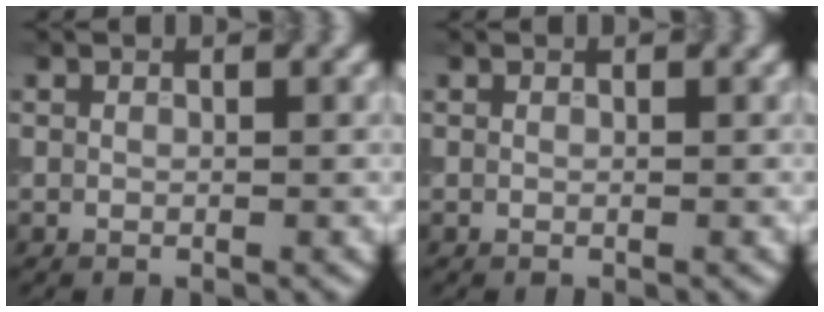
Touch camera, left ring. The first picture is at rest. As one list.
[{"total": 0.0}]